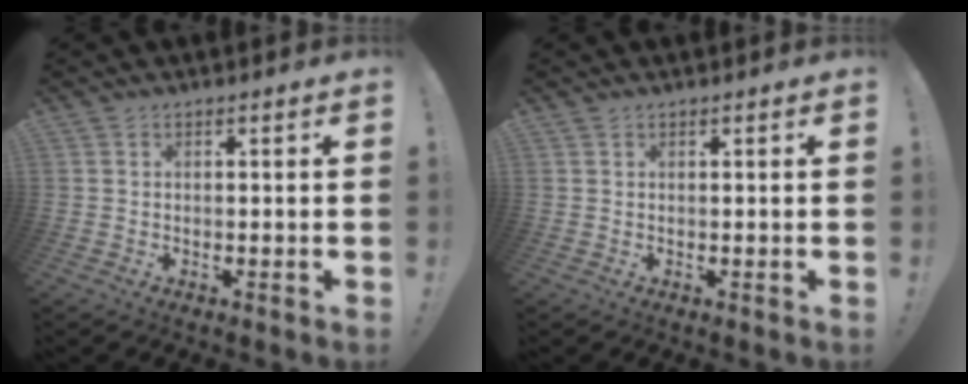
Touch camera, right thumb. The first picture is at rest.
{"total": 0.0}